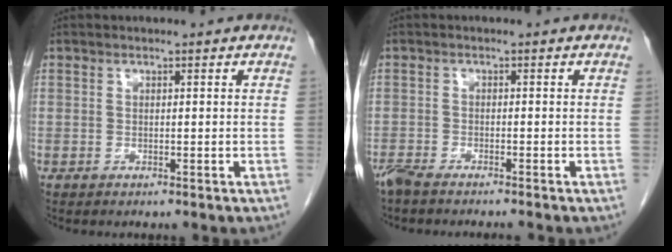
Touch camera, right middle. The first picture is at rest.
{"total": 4.5, "force": [-4.0, 0.1, 2.1], "torque": [-0.029, -0.008, -0.065]}